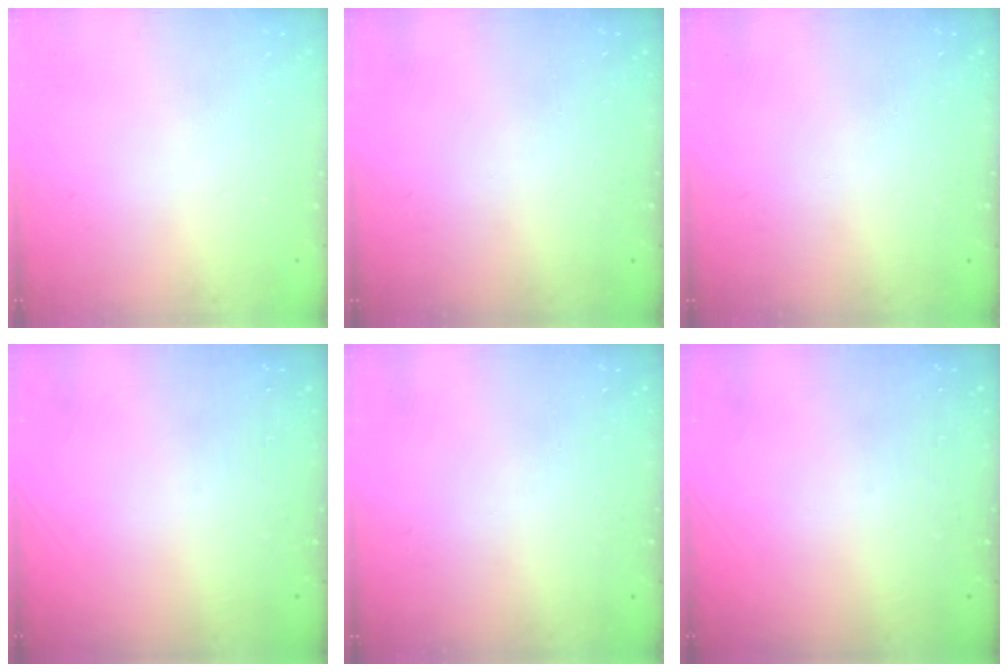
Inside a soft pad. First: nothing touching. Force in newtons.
{"total": 0.0}
{"total": 0.0}
{"total": 0.0}
{"total": 0.0}
{"total": 0.0}